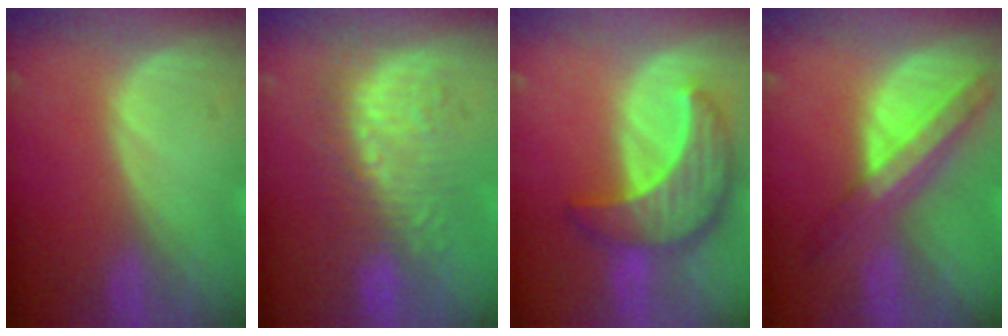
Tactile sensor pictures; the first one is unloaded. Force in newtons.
{"total": 9.1, "press": 8.7, "slide": 2.6}
{"total": 9.6, "press": 9.6, "slide": 0.8}
{"total": 8.4, "press": 7.2, "slide": 4.4}